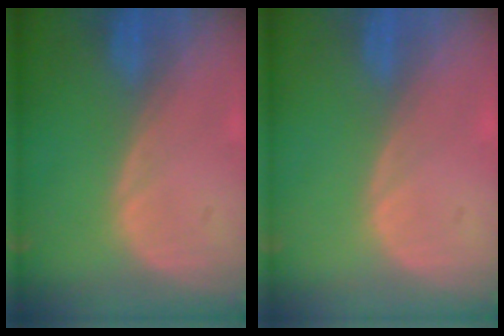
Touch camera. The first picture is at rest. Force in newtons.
{"total": 0.0}